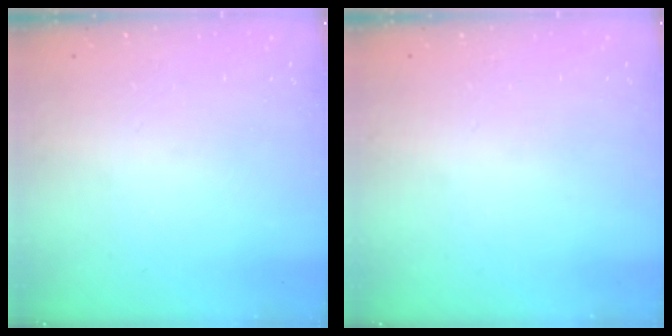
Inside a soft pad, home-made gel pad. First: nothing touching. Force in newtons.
{"total": 0.0}